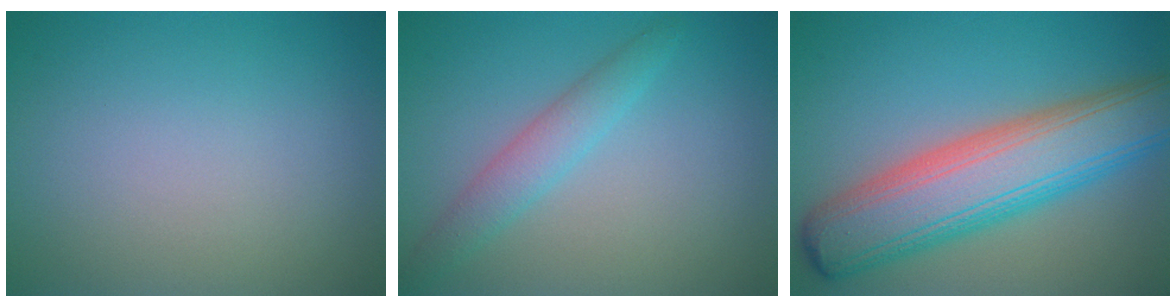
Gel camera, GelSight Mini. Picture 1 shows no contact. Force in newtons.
{"total": 2.6, "press": 2.6, "slide": 0.0}
{"total": 10.0, "press": 10.0, "slide": 0.6}